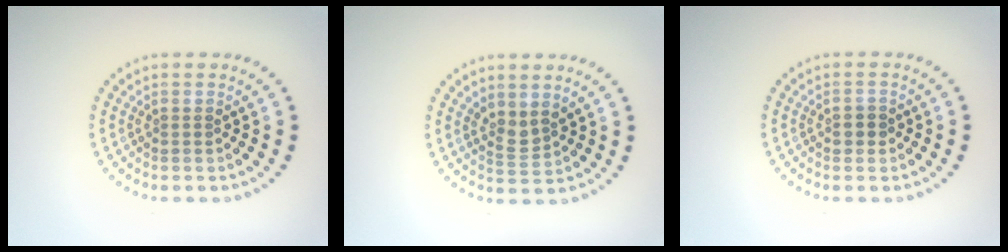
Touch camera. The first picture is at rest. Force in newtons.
{"total": 1.9, "press": 1.4, "slide": 1.3}
{"total": 1.3, "press": 1.2, "slide": 0.3}